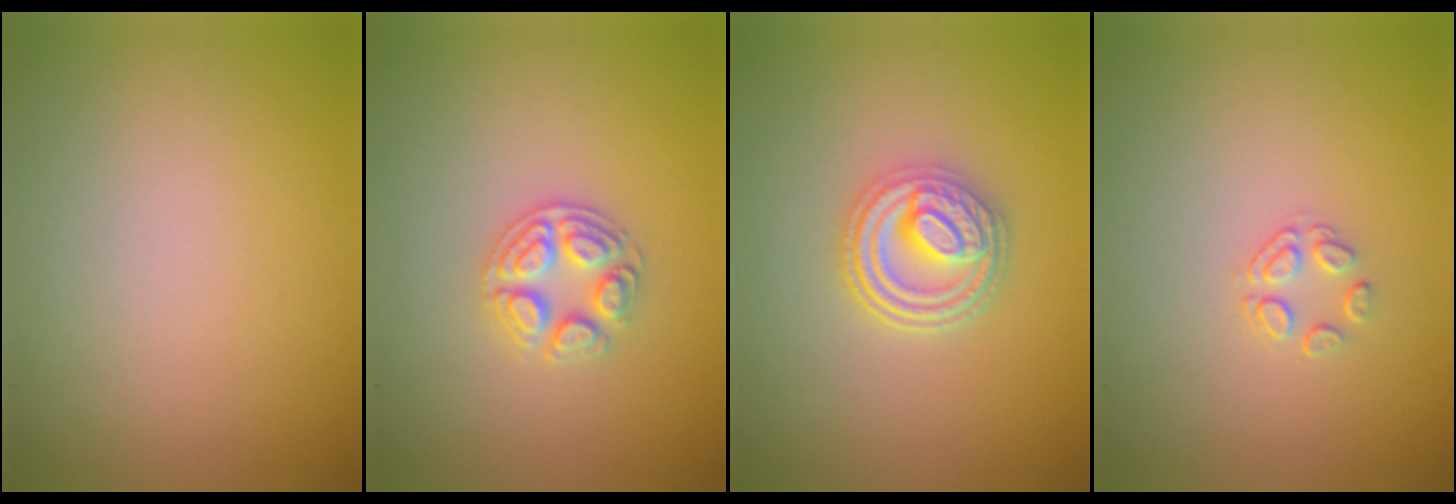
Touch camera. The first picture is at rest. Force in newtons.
{"total": 2.6, "press": 2.5, "slide": 0.5}
{"total": 4.5, "press": 3.7, "slide": 2.6}
{"total": 1.5, "press": 0.8, "slide": 1.3}